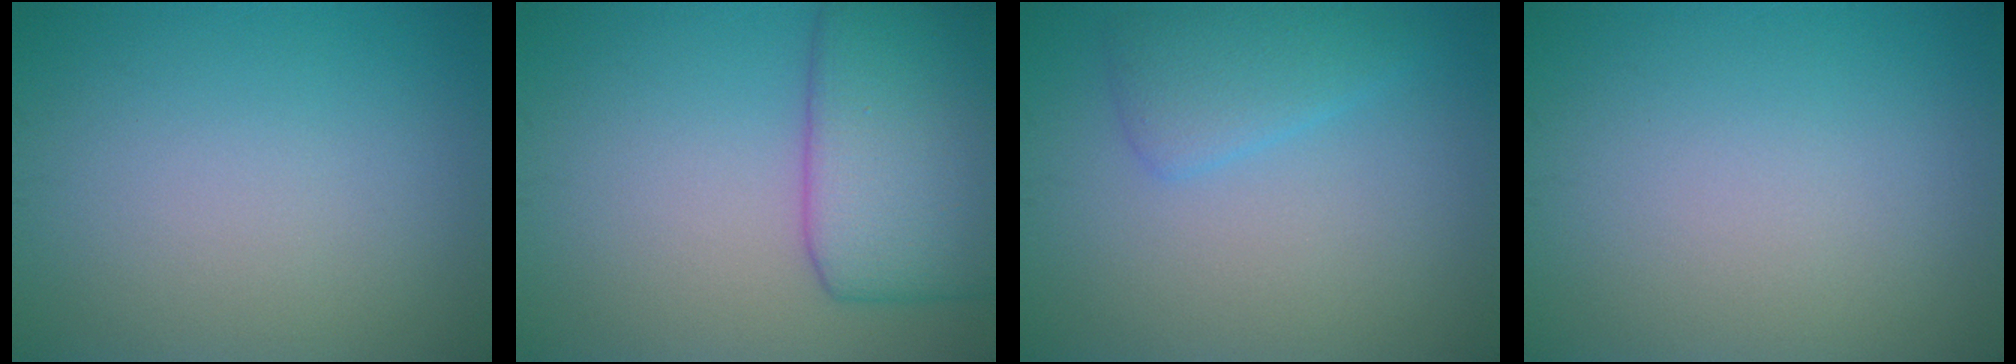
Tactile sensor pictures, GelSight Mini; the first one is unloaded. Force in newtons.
{"total": 8.2, "press": 8.2, "slide": 0.3}
{"total": 2.7, "press": 2.6, "slide": 0.3}
{"total": 0.0}